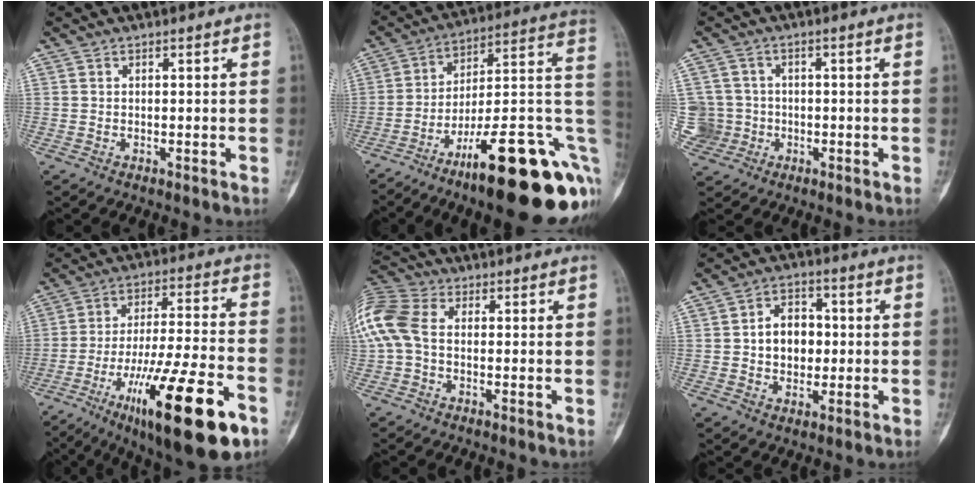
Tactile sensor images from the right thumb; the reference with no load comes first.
{"total": 27.6, "force": [-10.5, 7.4, 24.5], "torque": [-0.267, 0.071, -0.152]}
{"total": 6.5, "force": [-1.0, 6.4, 0.4], "torque": [0.007, 0.019, -0.016]}
{"total": 24.2, "force": [-11.6, 5.6, 20.5], "torque": [-0.334, 0.036, -0.182]}
{"total": 12.3, "force": [0.6, 8.3, 9.0], "torque": [-0.222, 0.027, 0.005]}
{"total": 8.2, "force": [0.2, 6.1, 5.4], "torque": [-0.052, 0.012, -0.001]}